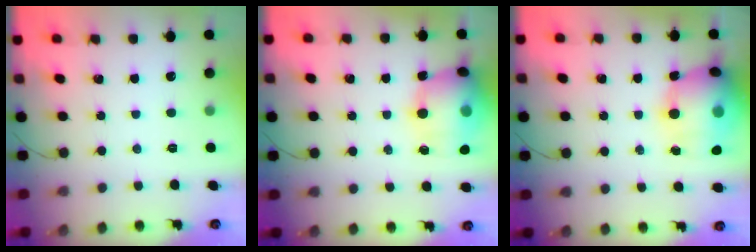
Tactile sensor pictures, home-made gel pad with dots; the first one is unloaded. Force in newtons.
{"total": 16.4, "press": 16.0, "slide": 3.7}
{"total": 18.9, "press": 18.7, "slide": 3.1}